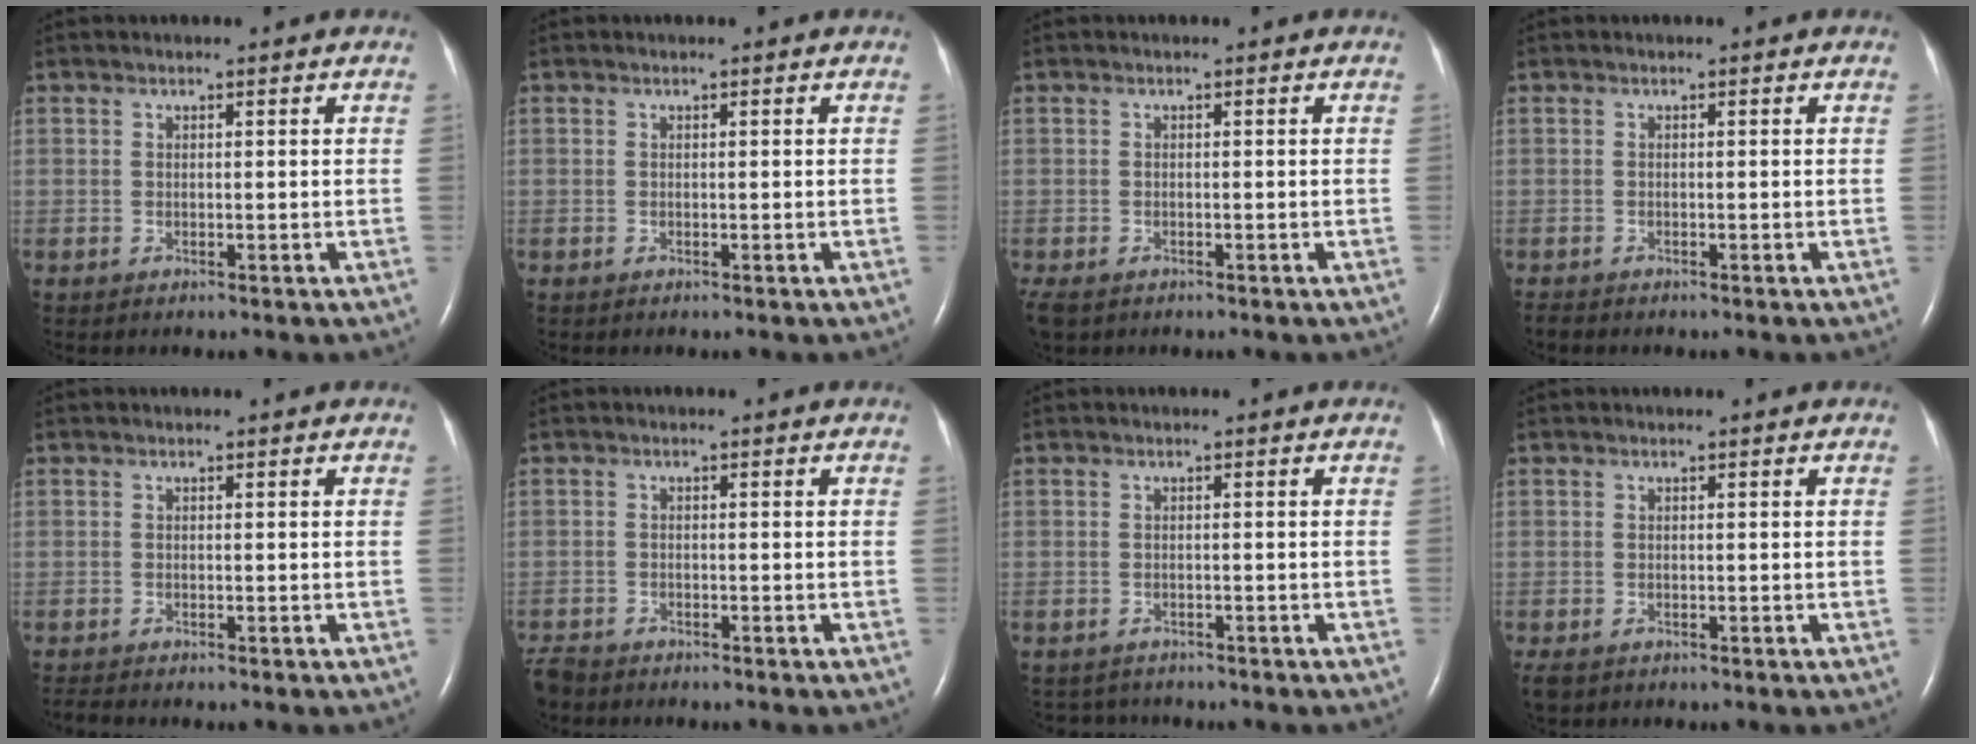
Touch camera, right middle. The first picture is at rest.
{"total": 0.0}
{"total": 3.1, "force": [-2.2, 1.8, 1.3], "torque": [-0.028, -0.006, -0.035]}
{"total": 0.7, "force": [-0.7, 0.0, 0.0], "torque": [-0.008, -0.004, -0.013]}
{"total": 1.0, "force": [-1.0, -0.2, 0.0], "torque": [-0.010, -0.008, -0.018]}
{"total": 3.3, "force": [-3.1, 1.1, 0.5], "torque": [-0.013, -0.009, -0.058]}
{"total": 2.4, "force": [-2.2, 0.9, -0.4], "torque": [0.003, -0.005, -0.032]}
{"total": 2.2, "force": [-1.5, 1.3, 1.0], "torque": [-0.023, -0.005, -0.021]}